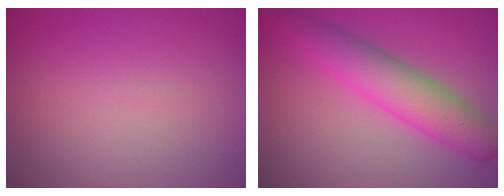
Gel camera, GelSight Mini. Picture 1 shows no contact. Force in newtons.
{"total": 5.3, "press": 5.3, "slide": 0.0}